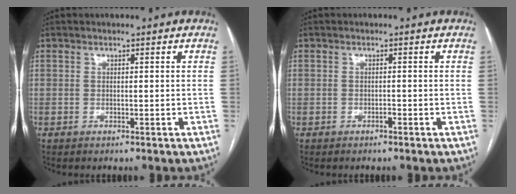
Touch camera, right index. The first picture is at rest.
{"total": 0.5, "force": [-0.4, 0.1, 0.3], "torque": [-0.009, 0.000, -0.007]}